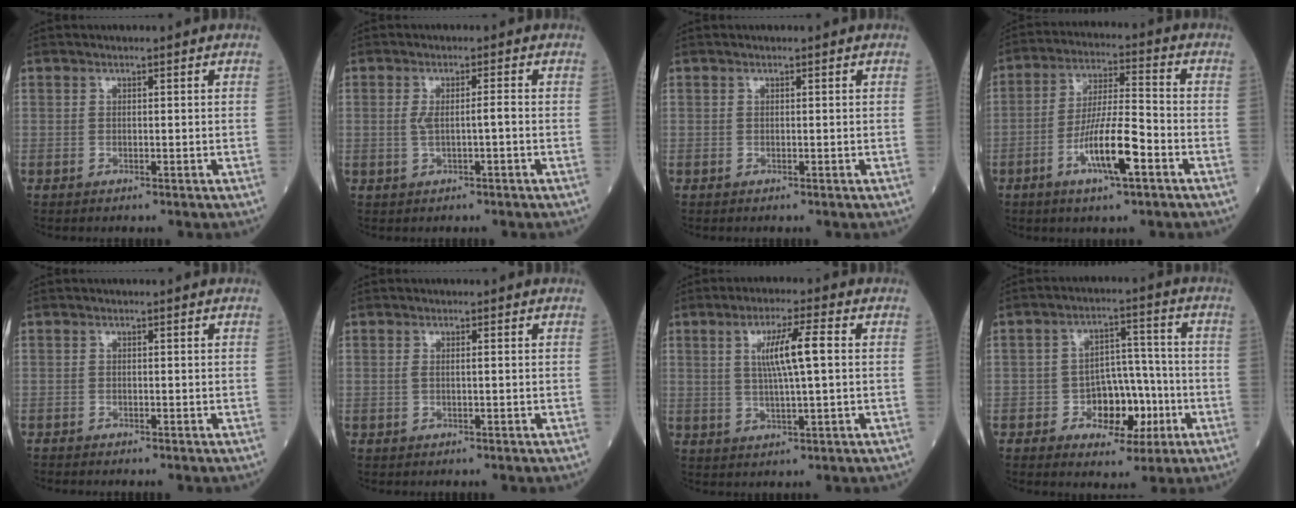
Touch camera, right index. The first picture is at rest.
{"total": 2.9, "force": [-0.3, 0.4, 2.9], "torque": [-0.057, 0.003, -0.004]}
{"total": 0.0}
{"total": 10.4, "force": [-4.4, 1.3, 9.4], "torque": [-0.174, -0.004, -0.080]}
{"total": 0.9, "force": [-0.9, 0.1, 0.1], "torque": [-0.007, -0.002, -0.018]}
{"total": 1.0, "force": [0.1, 0.2, 1.0], "torque": [-0.025, 0.001, 0.001]}
{"total": 7.0, "force": [1.3, 0.2, 6.9], "torque": [-0.124, 0.005, 0.024]}
{"total": 8.7, "force": [-2.9, 5.1, 6.4], "torque": [-0.091, 0.021, -0.040]}